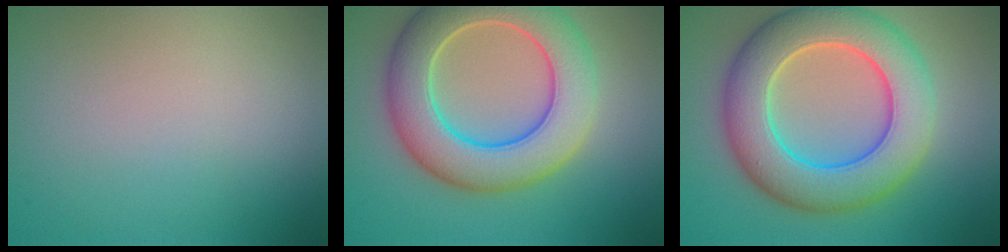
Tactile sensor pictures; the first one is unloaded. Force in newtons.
{"total": 9.1, "press": 9.1, "slide": 0.5}
{"total": 10.0, "press": 10.0, "slide": 0.4}